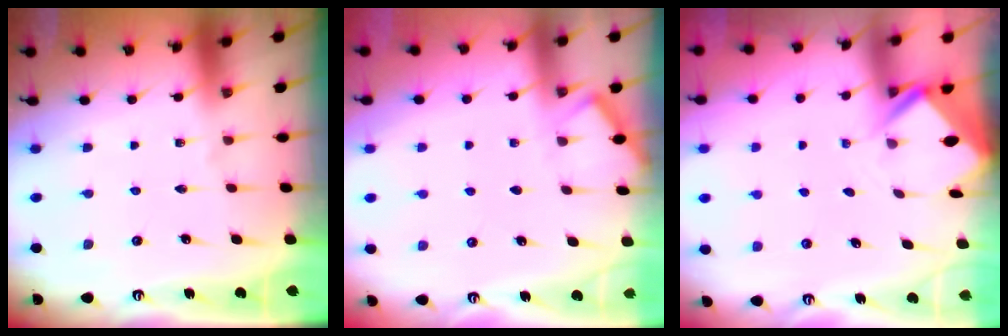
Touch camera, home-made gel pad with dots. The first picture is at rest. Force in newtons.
{"total": 2.7, "press": 2.6, "slide": 0.3}
{"total": 2.4, "press": 2.4, "slide": 0.1}